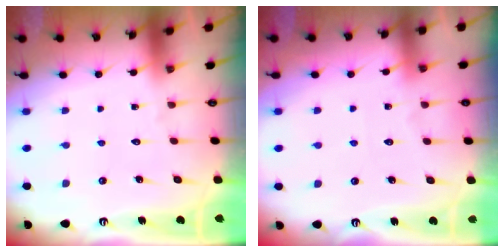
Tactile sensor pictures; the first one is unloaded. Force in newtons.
{"total": 4.6, "press": 4.6, "slide": 0.6}